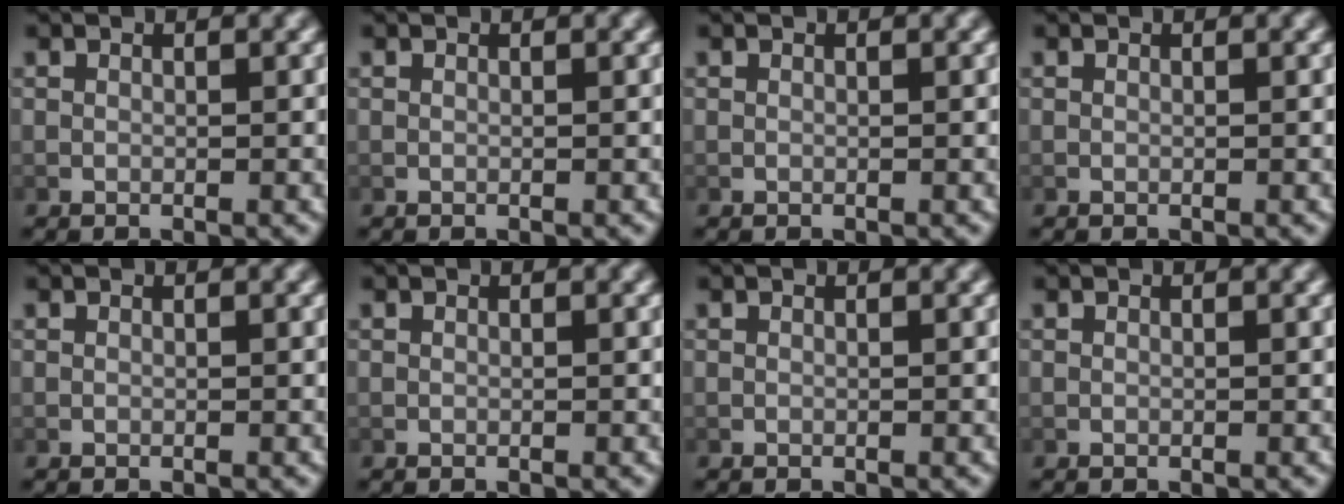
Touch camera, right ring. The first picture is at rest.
{"total": 0.0}
{"total": 0.0}
{"total": 0.0}
{"total": 0.0}
{"total": 0.0}
{"total": 0.0}
{"total": 0.0}